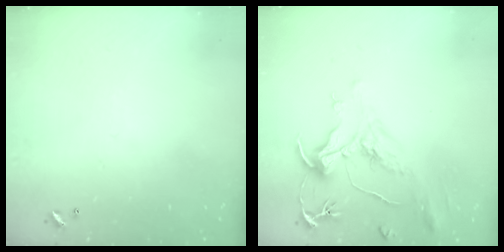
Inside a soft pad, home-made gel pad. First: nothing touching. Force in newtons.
{"total": 2.2, "press": 1.7, "slide": 1.4}